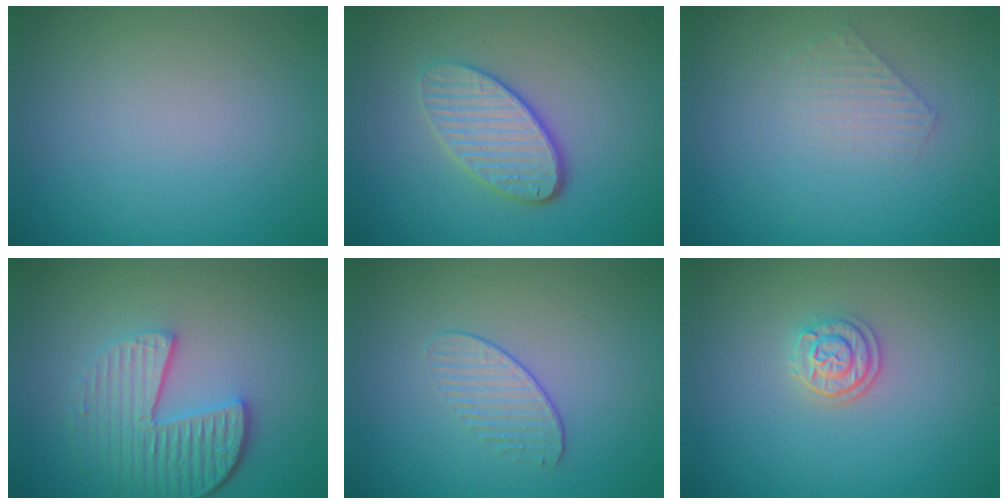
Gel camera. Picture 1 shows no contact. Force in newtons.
{"total": 4.0, "press": 3.3, "slide": 2.4}
{"total": 1.5, "press": 1.5, "slide": 0.3}
{"total": 5.4, "press": 4.1, "slide": 3.5}
{"total": 1.6, "press": 1.1, "slide": 1.2}
{"total": 2.2, "press": 2.1, "slide": 0.9}